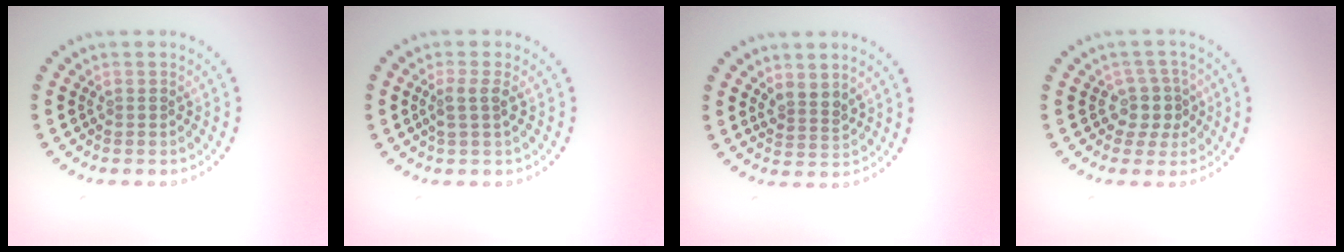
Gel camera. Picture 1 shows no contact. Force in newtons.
{"total": 1.7, "press": 1.4, "slide": 1.0}
{"total": 1.9, "press": 1.6, "slide": 1.0}
{"total": 2.5, "press": 1.9, "slide": 1.6}